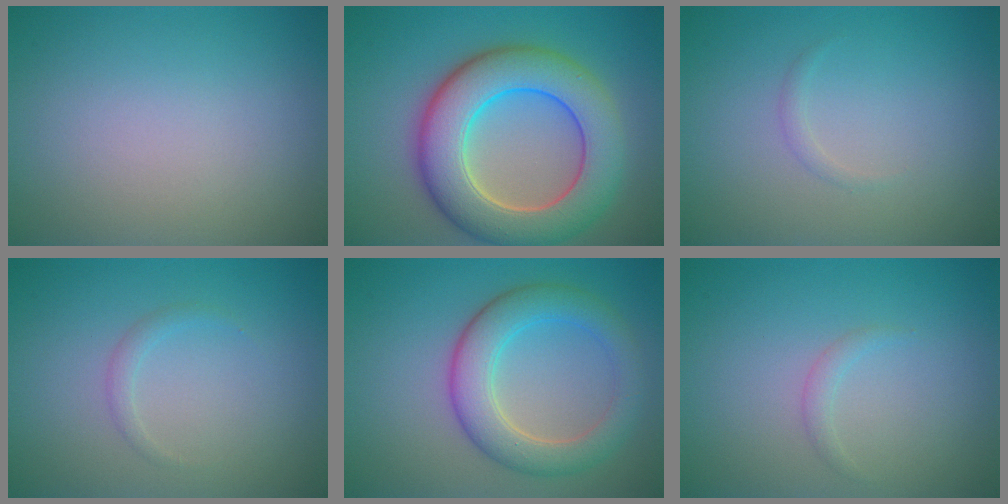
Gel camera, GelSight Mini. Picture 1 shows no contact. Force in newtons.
{"total": 9.8, "press": 9.7, "slide": 0.7}
{"total": 0.6, "press": 0.6, "slide": 0.0}
{"total": 0.9, "press": 0.9, "slide": 0.0}
{"total": 5.4, "press": 5.4, "slide": 0.1}
{"total": 0.9, "press": 0.9, "slide": 0.0}